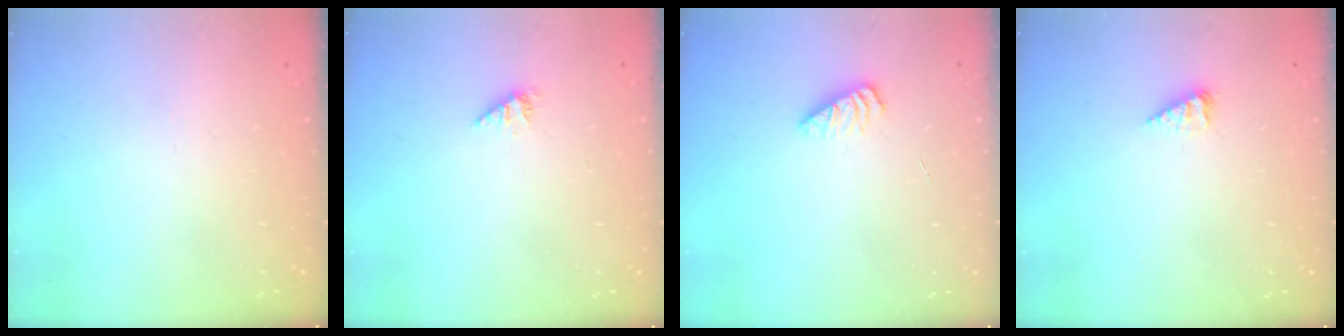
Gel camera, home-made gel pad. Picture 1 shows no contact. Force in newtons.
{"total": 2.1, "press": 2.1, "slide": 0.3}
{"total": 2.8, "press": 2.7, "slide": 0.3}
{"total": 3.9, "press": 3.9, "slide": 0.5}